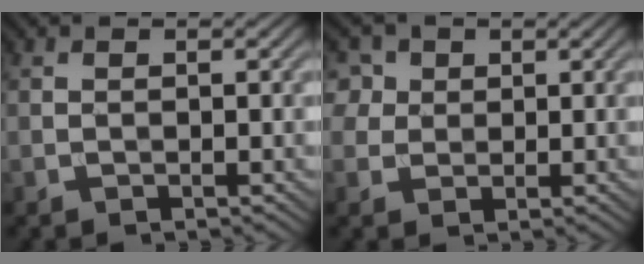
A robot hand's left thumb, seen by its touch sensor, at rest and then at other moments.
{"total": 4.6, "force": [2.1, 3.7, 1.7], "torque": [-0.068, 0.004, 0.039]}